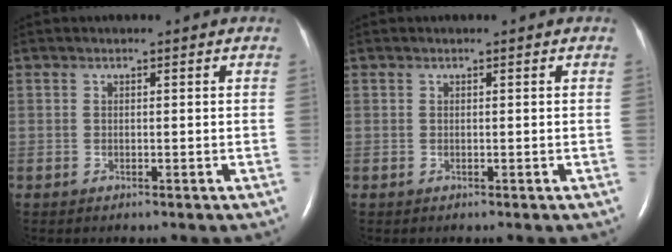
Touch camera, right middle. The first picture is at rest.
{"total": 0.0}